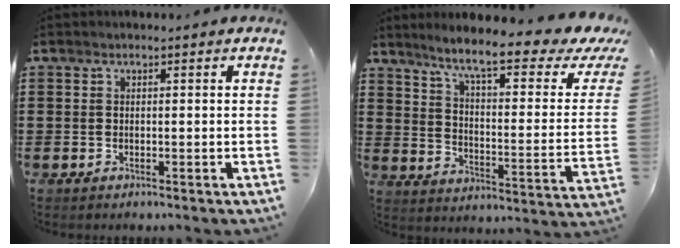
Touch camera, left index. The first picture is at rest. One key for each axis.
{"total": 9.2, "fx": 6.6, "fy": 0.3, "fz": 6.4, "tx": -0.129, "ty": -0.048, "tz": 0.099}